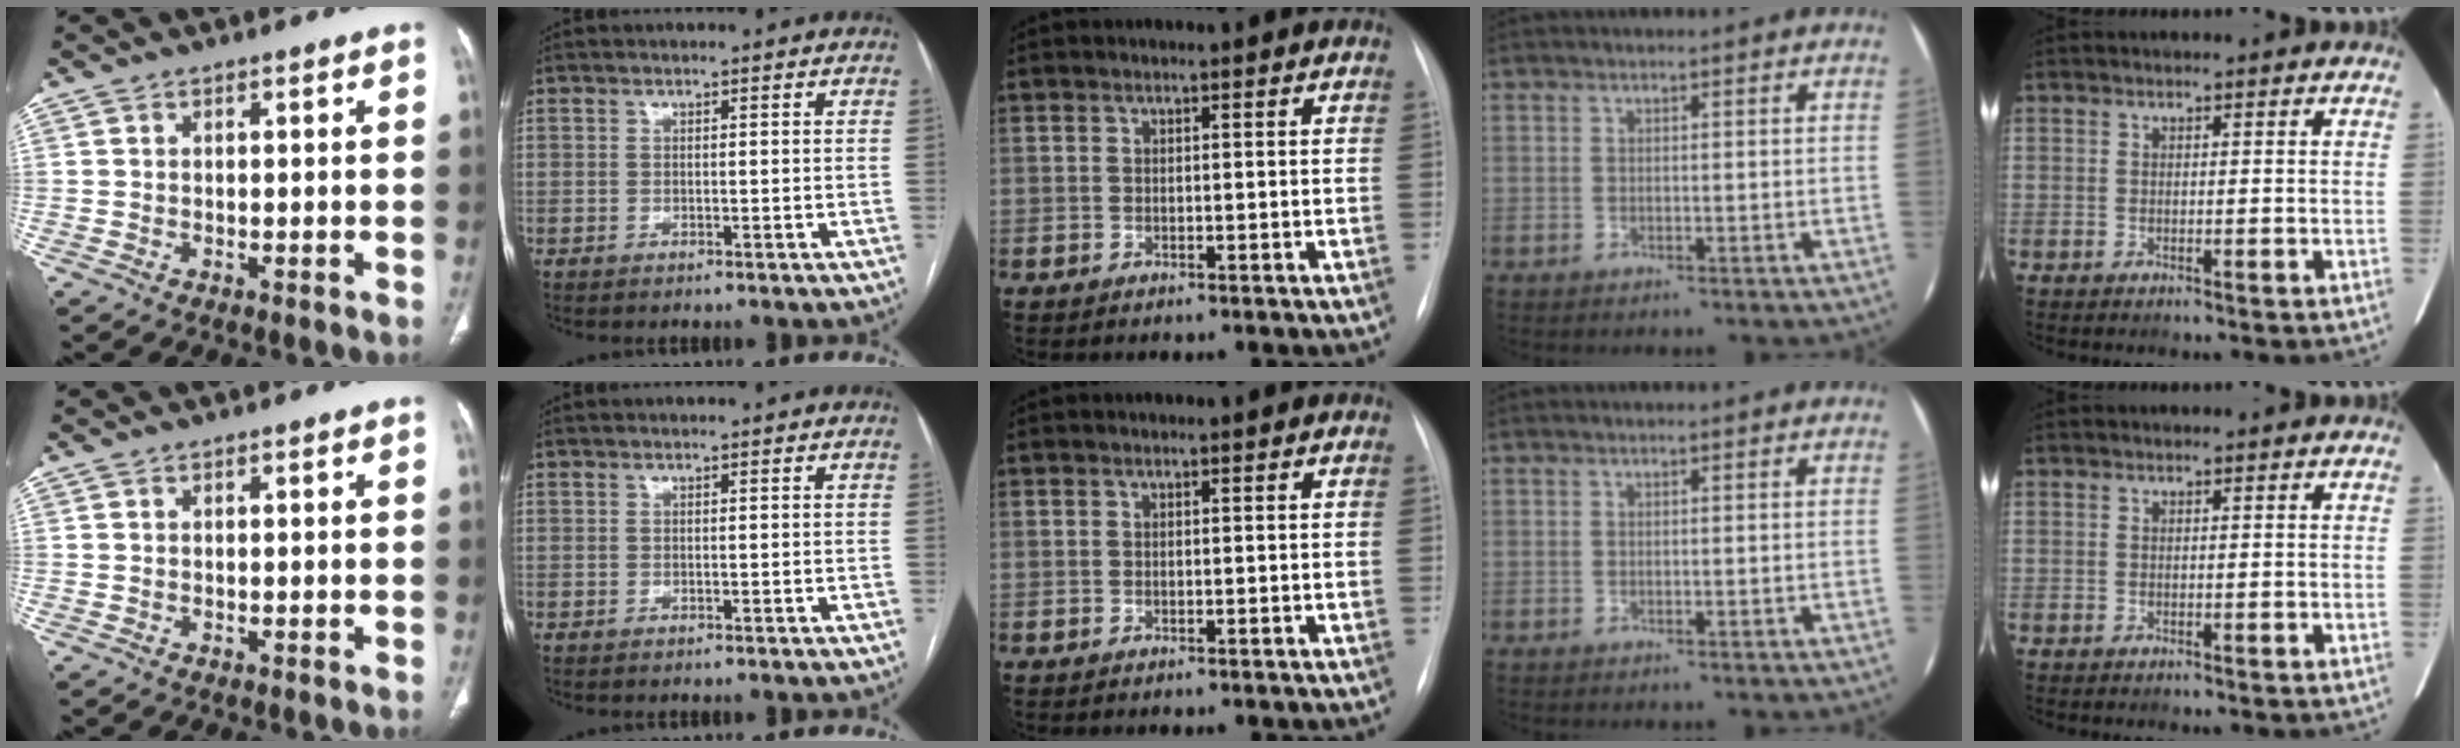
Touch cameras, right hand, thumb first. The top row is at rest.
{}